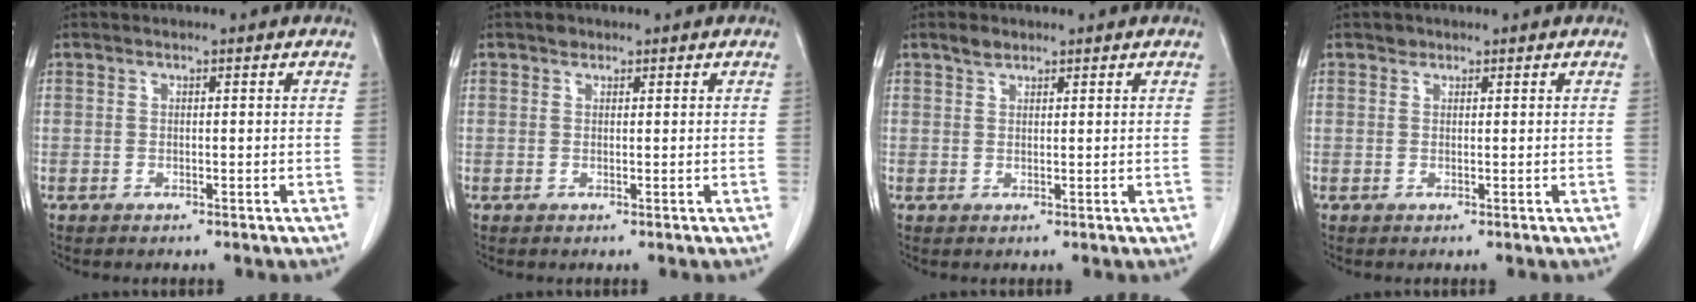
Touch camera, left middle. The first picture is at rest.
{"total": 0.9, "force": [0.6, 0.6, 0.1], "torque": [-0.001, 0.002, 0.008]}
{"total": 1.6, "force": [1.3, 0.8, 0.6], "torque": [-0.016, 0.003, 0.024]}
{"total": 0.8, "force": [0.6, 0.5, 0.0], "torque": [0.002, -0.002, 0.007]}